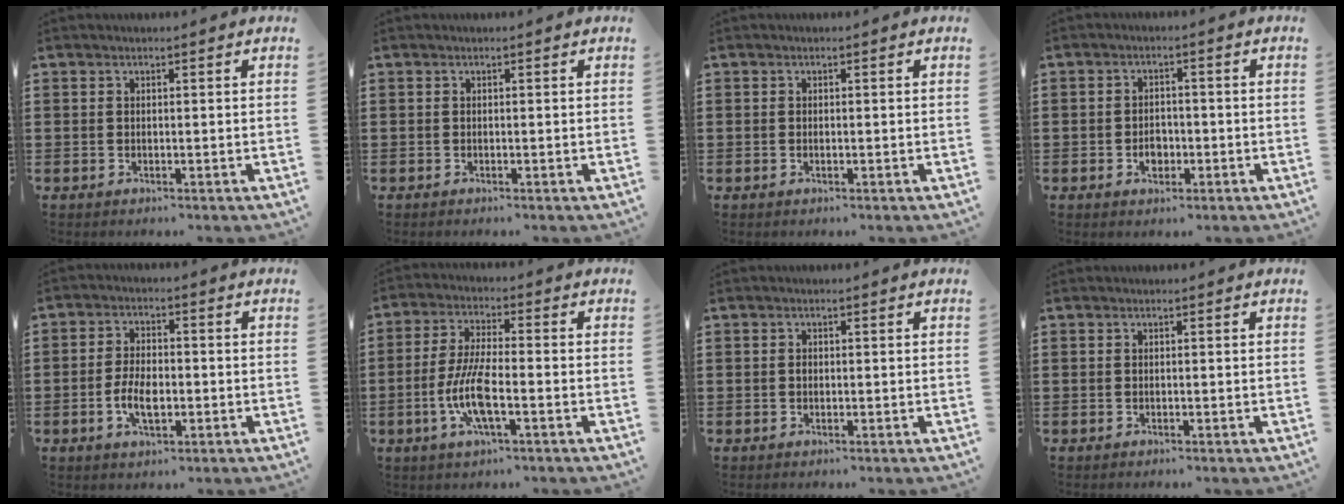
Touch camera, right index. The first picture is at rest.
{"total": 0.0}
{"total": 0.0}
{"total": 2.8, "force": [-1.0, 2.0, 1.7], "torque": [-0.027, -0.001, -0.022]}
{"total": 5.2, "force": [-1.4, 2.6, 4.2], "torque": [-0.094, 0.001, -0.029]}
{"total": 8.2, "force": [-2.7, 2.2, 7.4], "torque": [-0.164, -0.011, -0.054]}
{"total": 0.6, "force": [-0.1, 0.4, 0.4], "torque": [-0.010, 0.000, -0.001]}
{"total": 0.0}